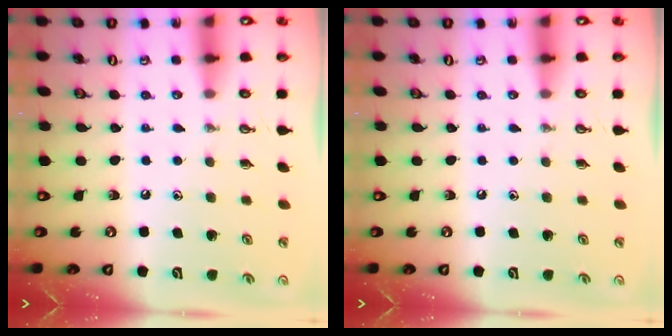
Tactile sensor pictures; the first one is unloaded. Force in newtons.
{"total": 0.0}